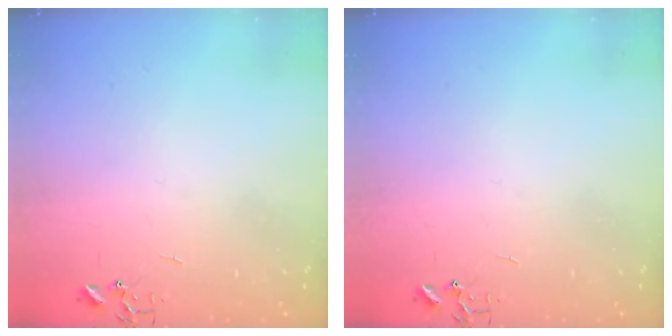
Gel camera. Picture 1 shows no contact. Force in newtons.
{"total": 0.0}